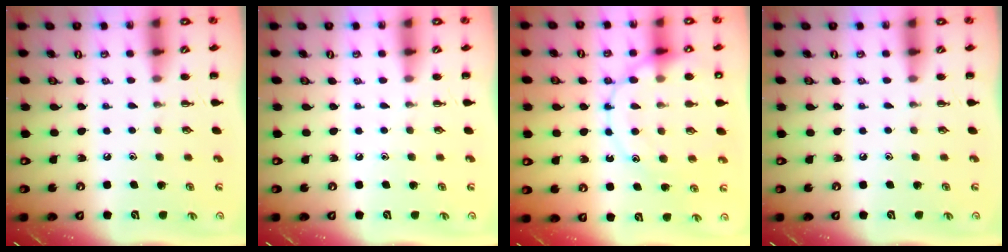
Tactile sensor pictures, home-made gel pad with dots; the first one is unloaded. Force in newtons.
{"total": 0.0}
{"total": 16.8, "press": 16.6, "slide": 2.1}
{"total": 0.0}